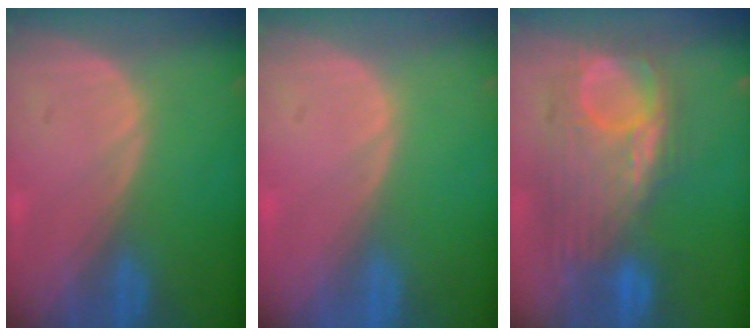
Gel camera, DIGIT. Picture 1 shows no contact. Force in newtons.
{"total": 0.0}
{"total": 10.6, "press": 10.1, "slide": 3.2}